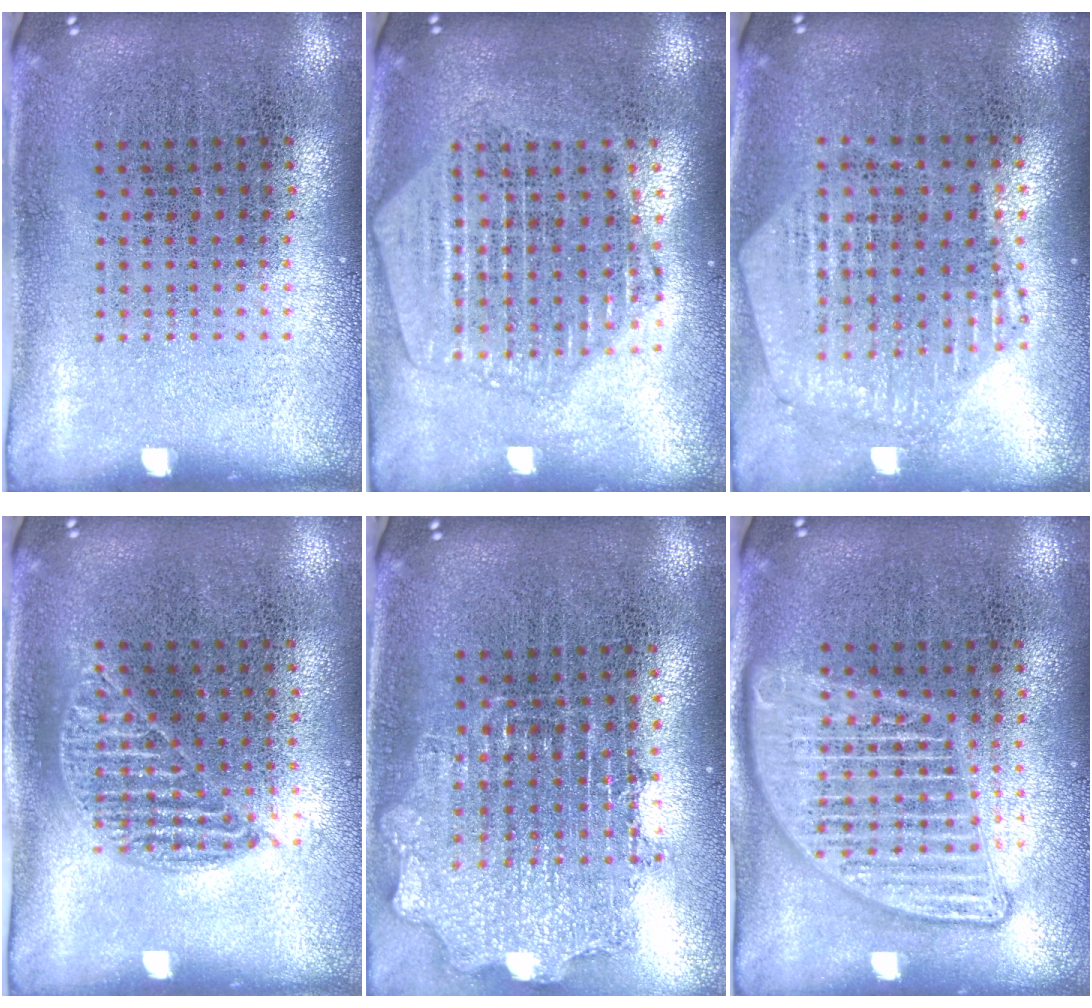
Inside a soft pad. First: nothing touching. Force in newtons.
{"total": 2.0, "press": 1.9, "slide": 0.8}
{"total": 1.1, "press": 1.1, "slide": 0.3}
{"total": 0.9, "press": 0.8, "slide": 0.4}
{"total": 1.7, "press": 1.4, "slide": 1.0}
{"total": 2.7, "press": 2.7, "slide": 0.2}